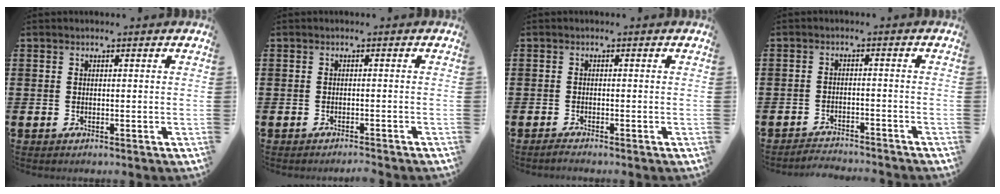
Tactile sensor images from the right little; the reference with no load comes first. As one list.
[{"total": 0.9, "force": [-0.9, -0.2, 0.1], "torque": [-0.001, 0.000, -0.019]}, {"total": 0.7, "force": [-0.6, 0.0, 0.3], "torque": [-0.007, -0.004, -0.012]}, {"total": 2.3, "force": [-2.3, 0.0, -0.2], "torque": [-0.003, 0.003, -0.051]}]